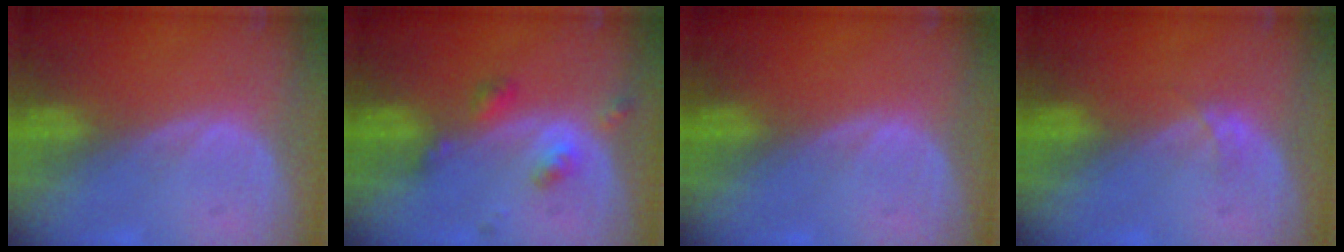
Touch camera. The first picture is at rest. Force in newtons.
{"total": 4.5, "press": 4.0, "slide": 1.9}
{"total": 0.0}
{"total": 0.9, "press": 0.9, "slide": 0.1}